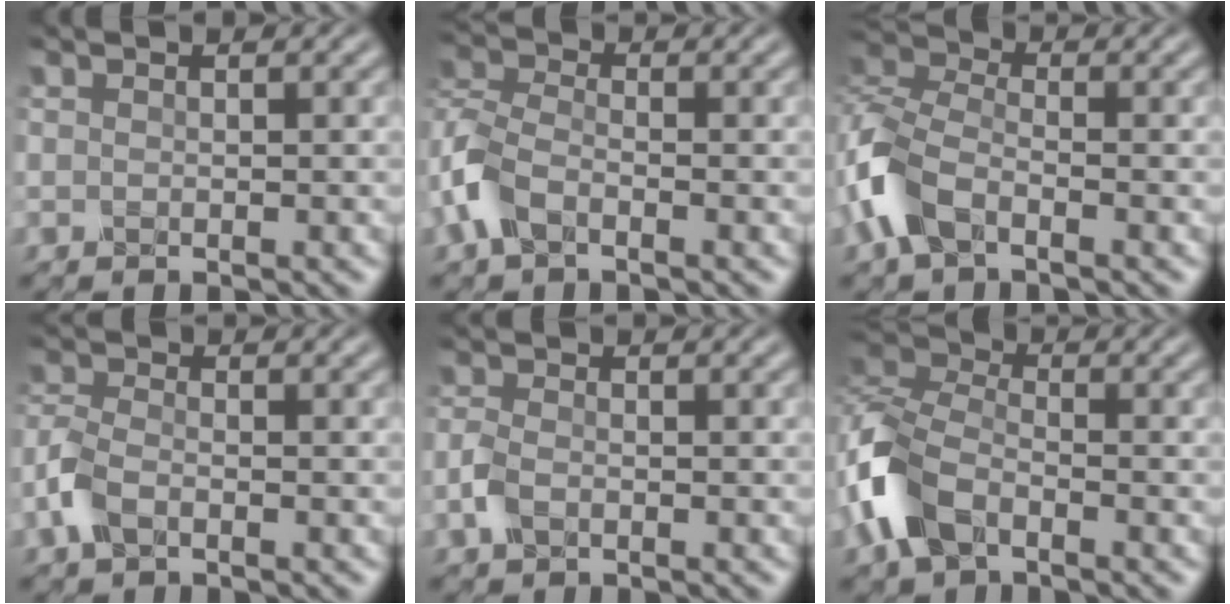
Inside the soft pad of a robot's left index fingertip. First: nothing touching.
{"total": 4.5, "force": [-2.1, 2.6, 3.0], "torque": [-0.076, 0.004, -0.060]}
{"total": 5.8, "force": [-2.8, 3.2, 3.9], "torque": [-0.099, 0.002, -0.073]}
{"total": 3.1, "force": [-1.5, 1.7, 2.0], "torque": [-0.050, 0.001, -0.042]}
{"total": 2.1, "force": [-0.8, 1.3, 1.4], "torque": [-0.032, 0.000, -0.022]}
{"total": 6.6, "force": [-3.2, 3.9, 4.2], "torque": [-0.105, 0.003, -0.082]}